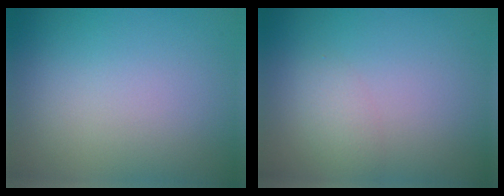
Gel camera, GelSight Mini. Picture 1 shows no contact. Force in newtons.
{"total": 1.6, "press": 1.6, "slide": 0.1}